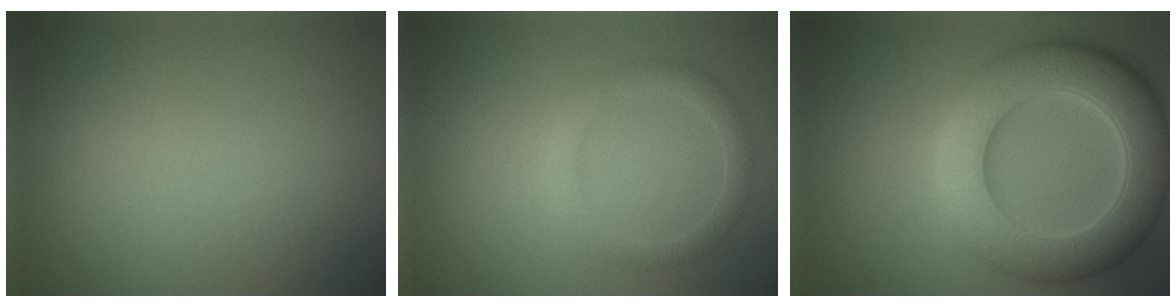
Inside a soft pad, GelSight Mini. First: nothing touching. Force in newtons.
{"total": 2.2, "press": 2.2, "slide": 0.1}
{"total": 10.1, "press": 10.1, "slide": 0.7}